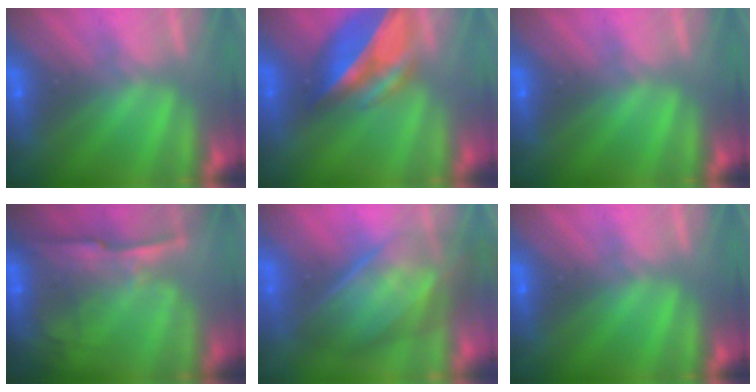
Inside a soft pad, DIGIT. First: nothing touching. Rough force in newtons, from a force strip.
{"total": 7.1}
{"total": 0.0}
{"total": 7.3}
{"total": 7.6}
{"total": 0.0}